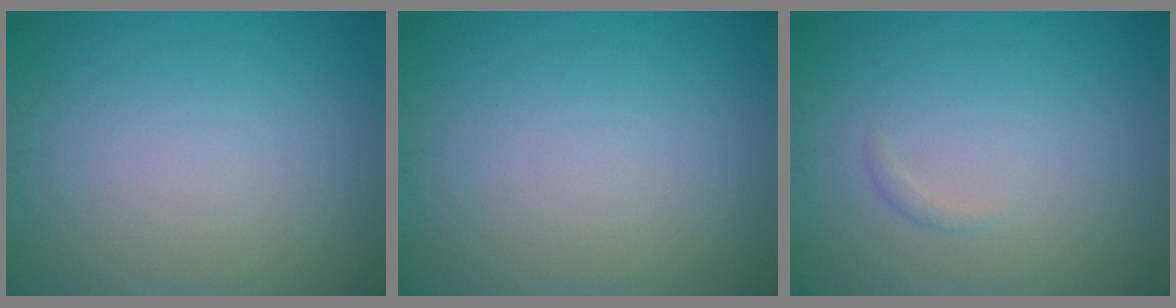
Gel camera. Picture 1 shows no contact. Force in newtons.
{"total": 0.0}
{"total": 0.6, "press": 0.5, "slide": 0.1}